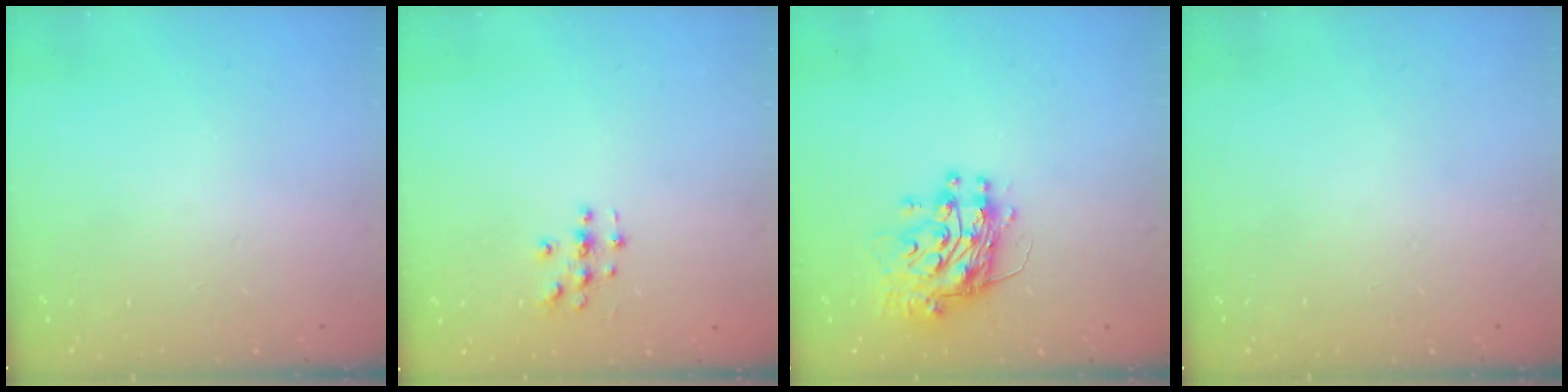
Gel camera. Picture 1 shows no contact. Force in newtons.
{"total": 3.0, "press": 3.0, "slide": 0.3}
{"total": 11.7, "press": 11.6, "slide": 1.2}
{"total": 0.0}